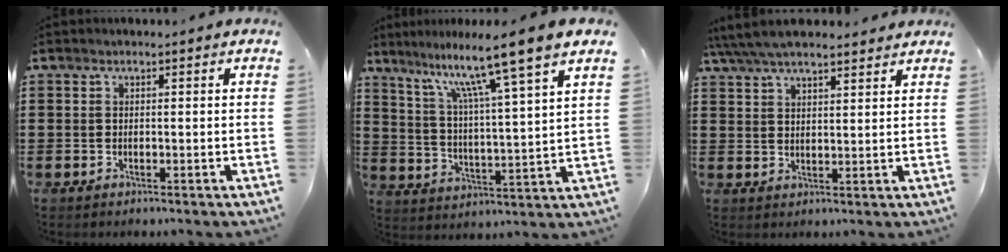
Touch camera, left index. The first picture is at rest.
{"total": 11.1, "force": [8.5, -0.8, 7.0], "torque": [-0.147, -0.051, 0.131]}
{"total": 5.5, "force": [5.0, 1.2, 2.0], "torque": [-0.054, -0.009, 0.092]}